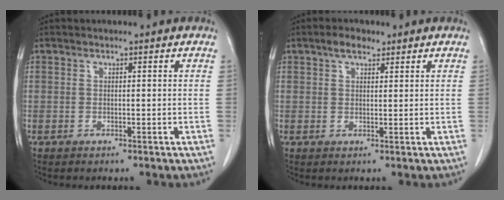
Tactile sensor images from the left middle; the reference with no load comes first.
{"total": 2.7, "force": [1.9, 1.2, 1.5], "torque": [-0.029, 0.008, 0.032]}